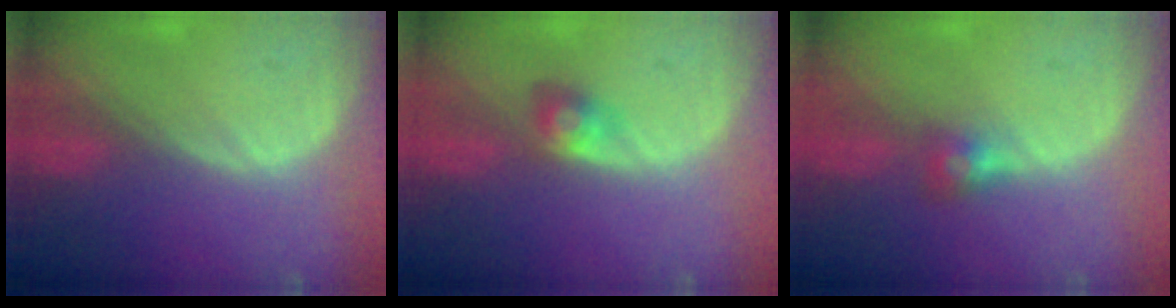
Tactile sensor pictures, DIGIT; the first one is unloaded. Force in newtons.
{"total": 2.7, "press": 2.7, "slide": 0.0}
{"total": 2.8, "press": 2.7, "slide": 0.9}